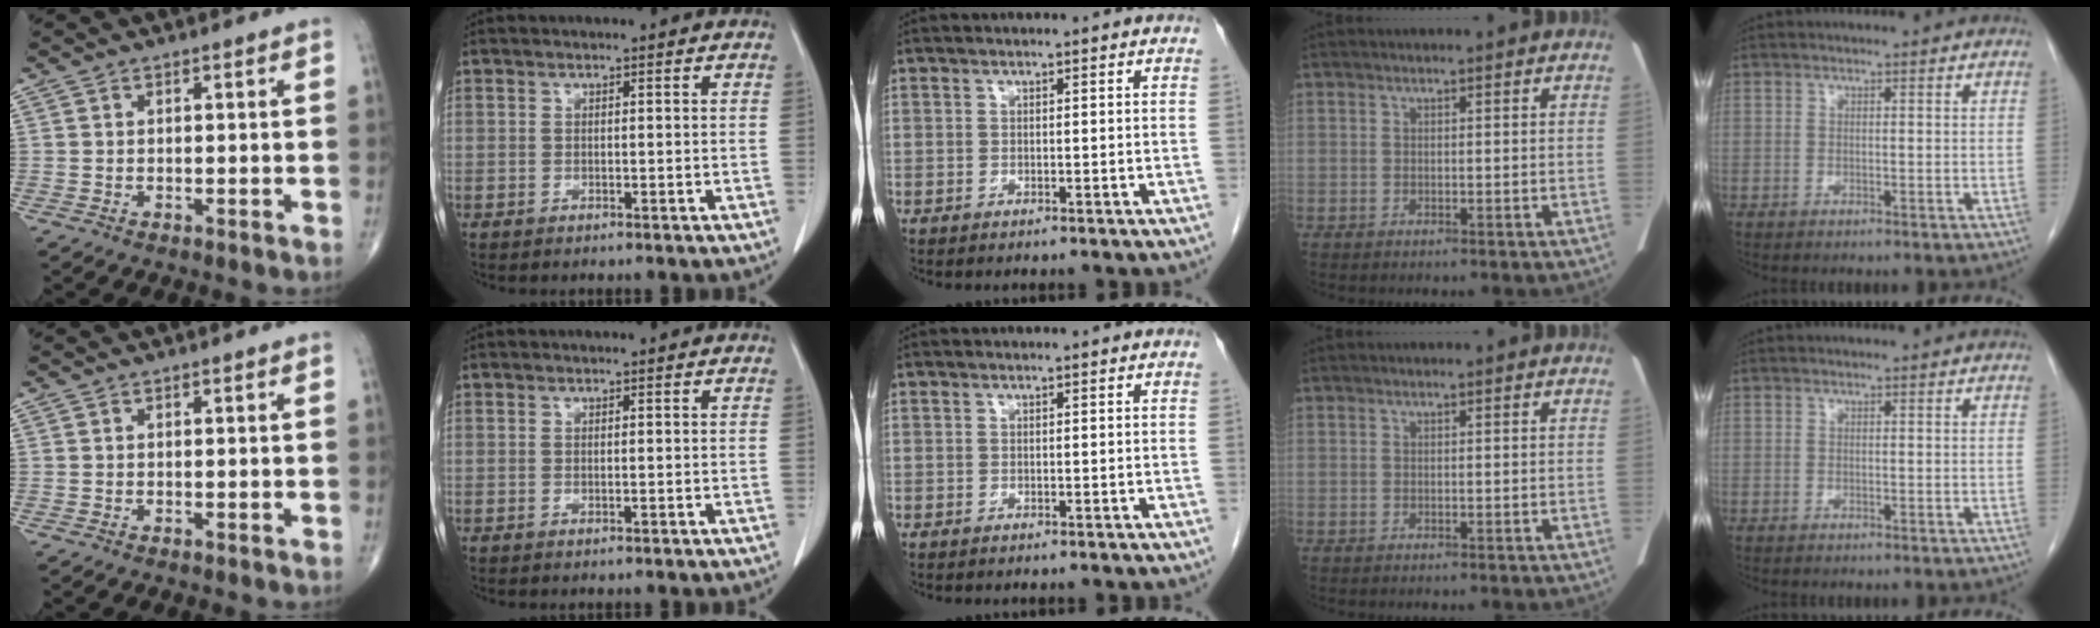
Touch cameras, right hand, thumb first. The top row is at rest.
{}